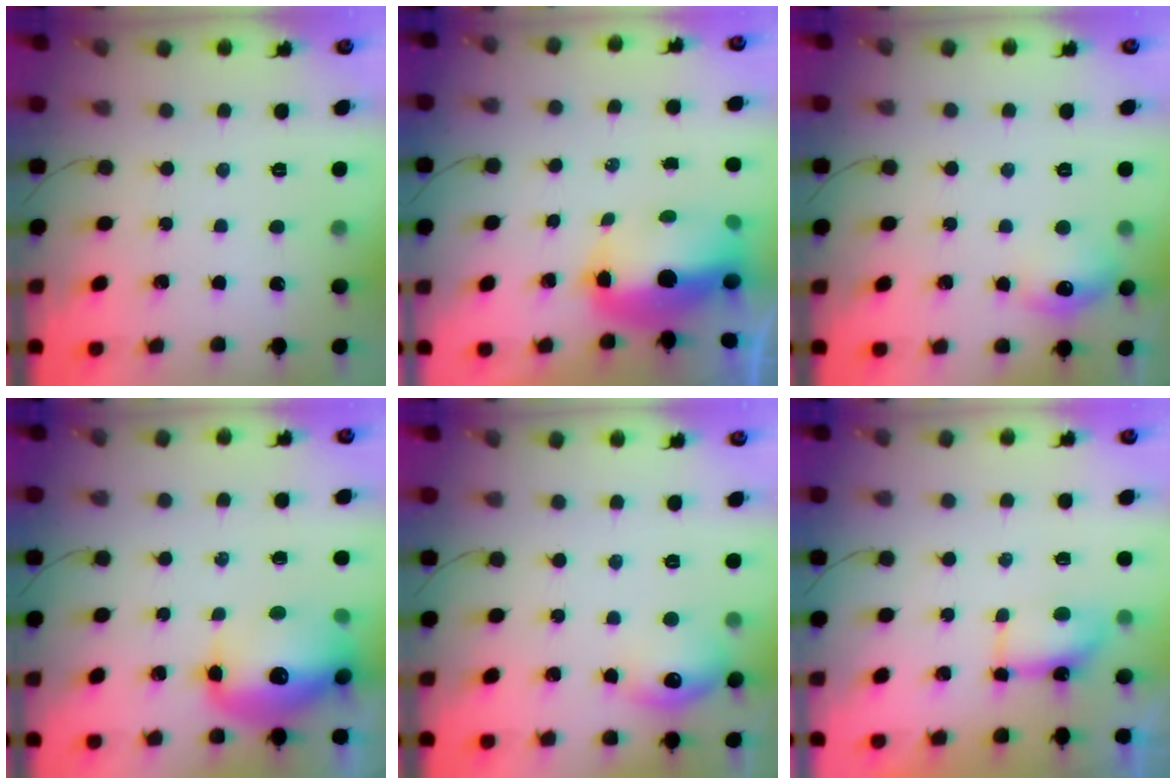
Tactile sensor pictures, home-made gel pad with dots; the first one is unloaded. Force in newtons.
{"total": 11.5, "press": 11.3, "slide": 2.2}
{"total": 9.5, "press": 9.4, "slide": 0.9}
{"total": 15.6, "press": 15.1, "slide": 3.7}
{"total": 10.9, "press": 10.8, "slide": 0.5}
{"total": 5.3, "press": 5.2, "slide": 0.6}